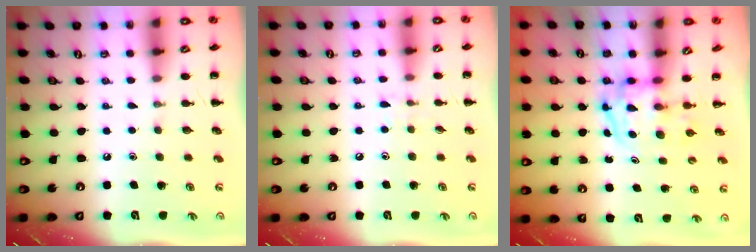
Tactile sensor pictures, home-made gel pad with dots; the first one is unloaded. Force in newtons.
{"total": 4.4, "press": 4.0, "slide": 1.7}
{"total": 4.0, "press": 3.9, "slide": 0.6}